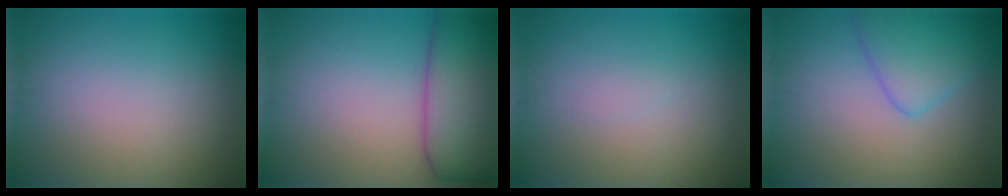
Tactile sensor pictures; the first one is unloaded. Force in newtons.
{"total": 6.7, "press": 6.7, "slide": 0.2}
{"total": 0.5, "press": 0.5, "slide": 0.1}
{"total": 3.7, "press": 3.7, "slide": 0.2}